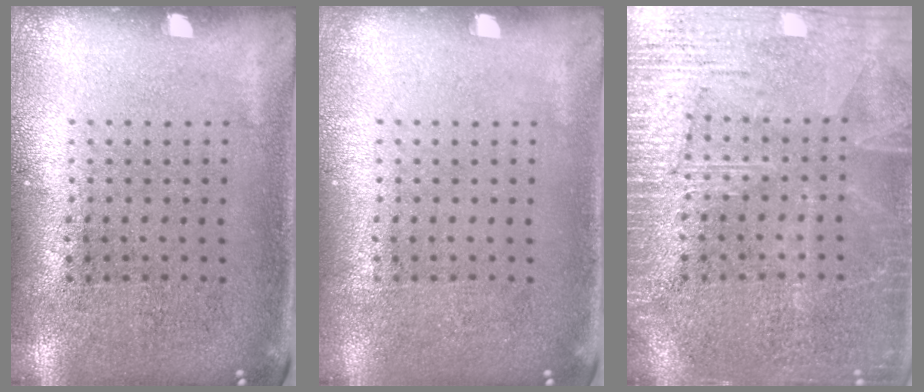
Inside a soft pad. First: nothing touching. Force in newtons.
{"total": 0.0}
{"total": 4.3, "press": 4.2, "slide": 0.5}